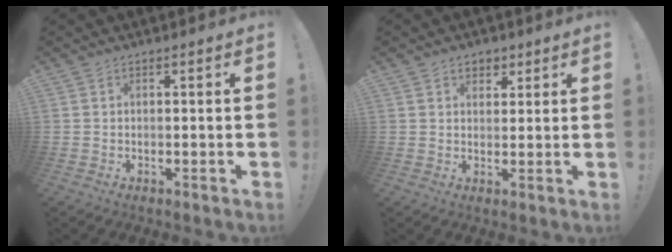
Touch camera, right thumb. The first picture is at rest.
{"total": 4.0, "force": [2.2, 3.1, 1.2], "torque": [-0.003, -0.008, 0.037]}